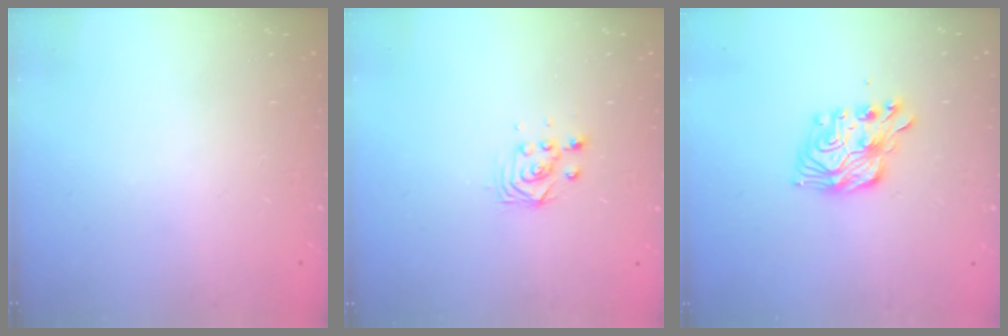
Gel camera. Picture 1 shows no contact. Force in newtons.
{"total": 2.9, "press": 2.9, "slide": 0.4}
{"total": 11.8, "press": 11.8, "slide": 0.4}